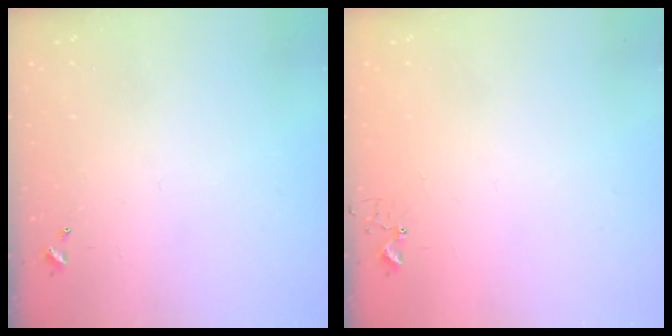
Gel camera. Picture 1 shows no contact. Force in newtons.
{"total": 2.7, "press": 2.7, "slide": 0.2}